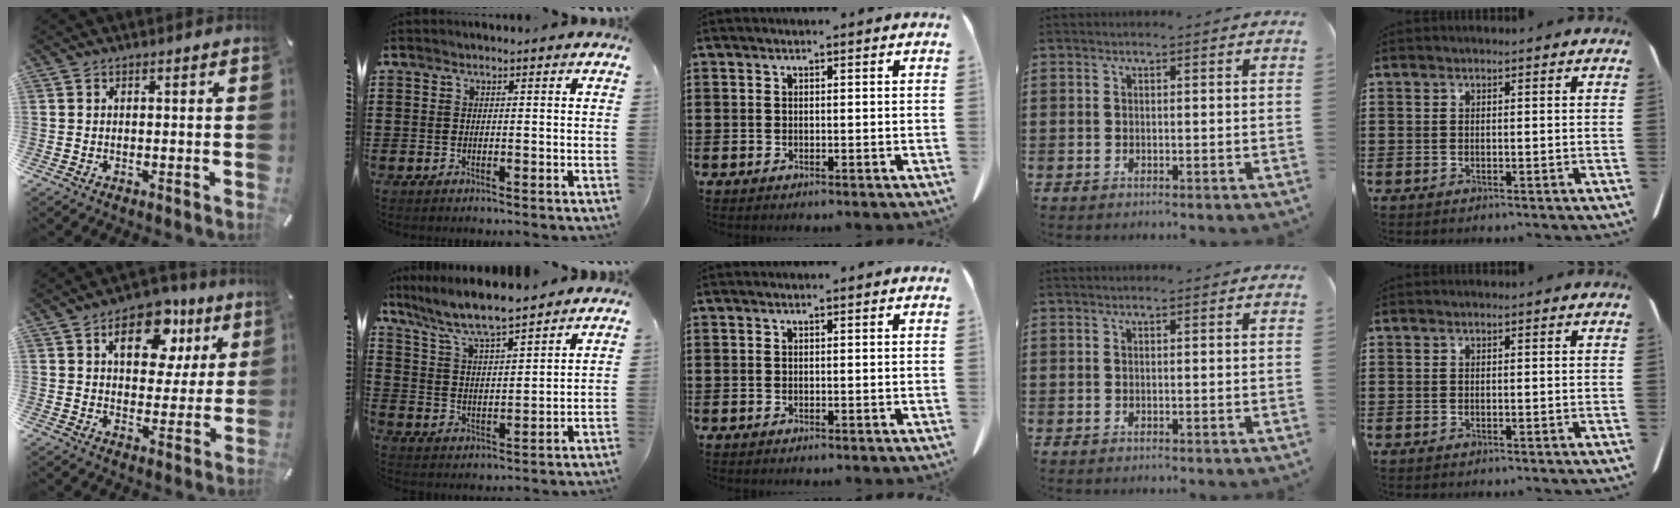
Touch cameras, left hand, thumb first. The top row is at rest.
{"thumb": {"total": 13.5, "force": [6.3, 8.7, 8.2], "torque": [-0.105, -0.019, 0.105]}, "index": {"total": 7.2, "force": [6.5, 0.5, 3.1], "torque": [-0.087, -0.035, 0.110]}}